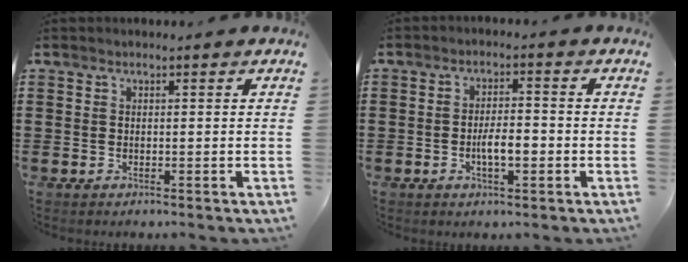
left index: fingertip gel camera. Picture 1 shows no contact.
{"total": 4.3, "force": [-1.2, 1.5, 3.9], "torque": [-0.077, 0.004, -0.026]}